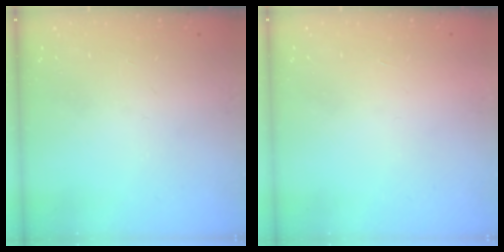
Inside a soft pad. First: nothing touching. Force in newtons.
{"total": 1.6, "press": 1.6, "slide": 0.1}